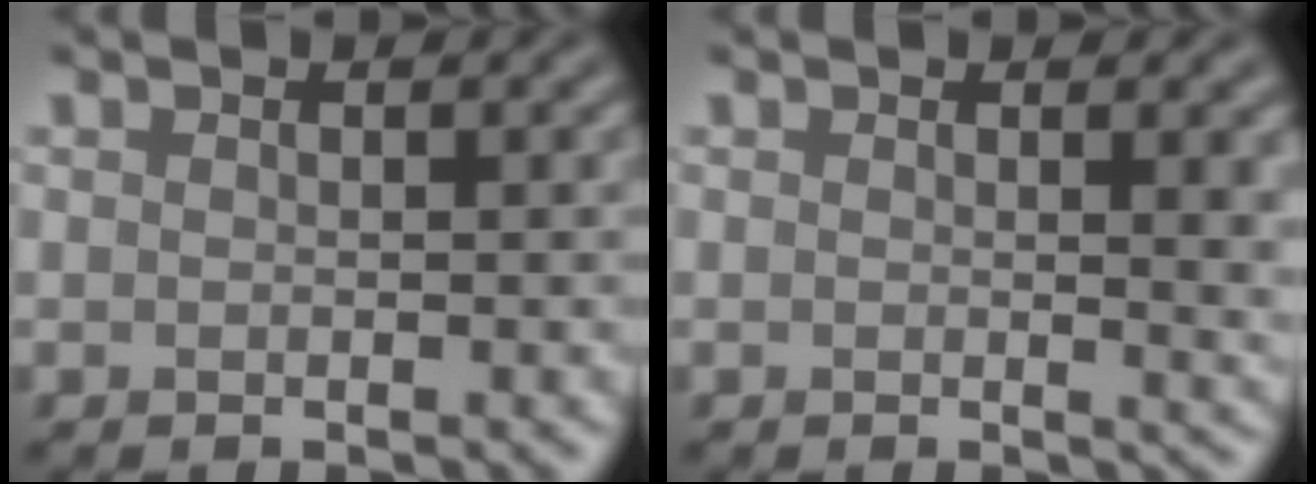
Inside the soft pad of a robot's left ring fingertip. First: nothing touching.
{"total": 2.7, "force": [0.6, 0.8, 2.4], "torque": [-0.020, -0.004, 0.008]}